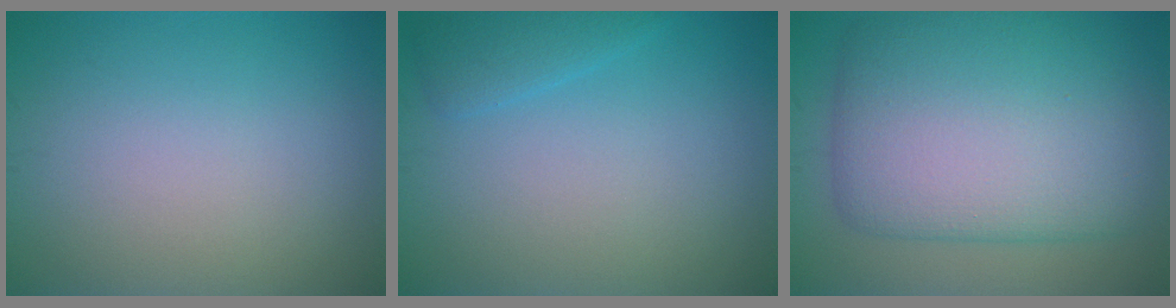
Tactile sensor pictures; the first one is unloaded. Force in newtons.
{"total": 1.7, "press": 1.7, "slide": 0.2}
{"total": 12.3, "press": 12.3, "slide": 0.2}